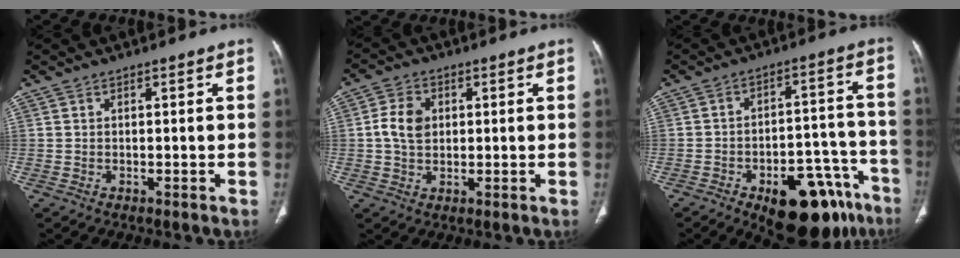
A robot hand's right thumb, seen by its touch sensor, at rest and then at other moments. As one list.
[{"total": 5.9, "force": [0.8, 4.3, 3.9], "torque": [-0.069, 0.003, 0.012]}, {"total": 20.2, "force": [-11.8, 9.4, 13.5], "torque": [-0.115, 0.078, -0.158]}]